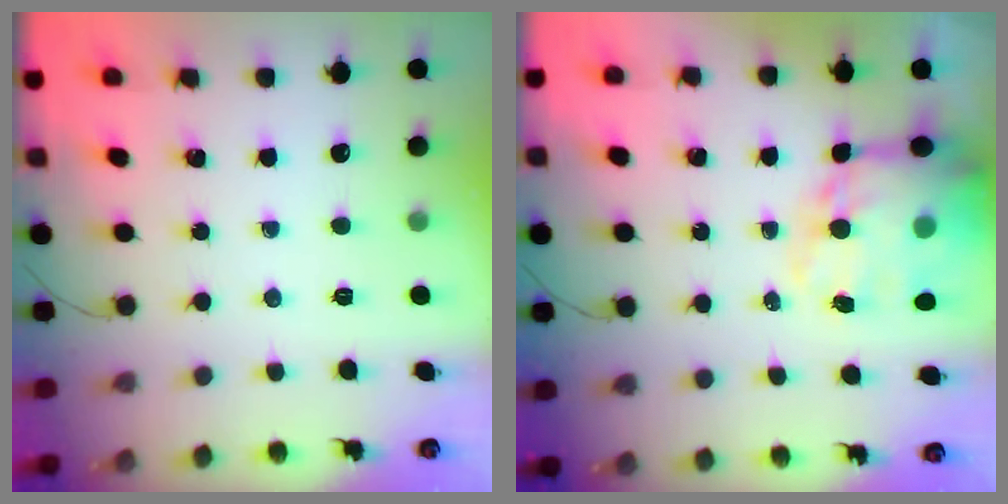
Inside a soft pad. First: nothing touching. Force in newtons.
{"total": 19.7, "press": 19.2, "slide": 4.4}